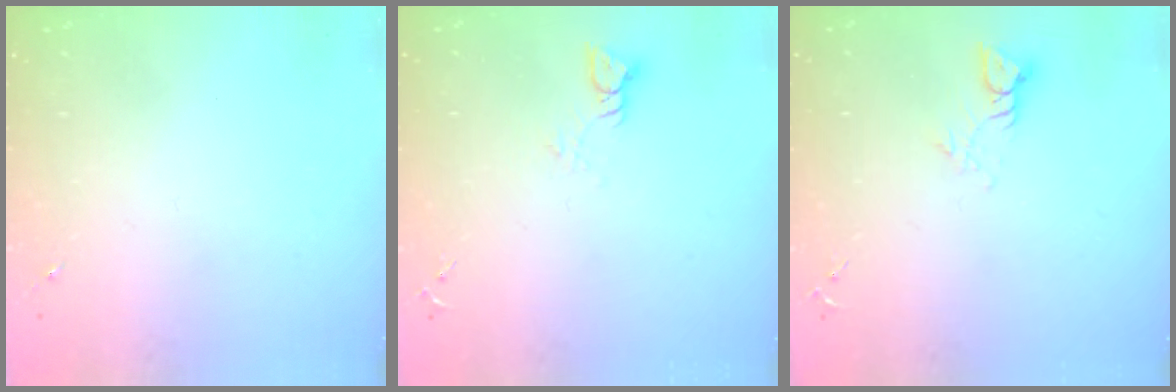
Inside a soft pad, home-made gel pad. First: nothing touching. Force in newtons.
{"total": 3.8, "press": 3.8, "slide": 0.4}
{"total": 4.4, "press": 4.4, "slide": 0.3}